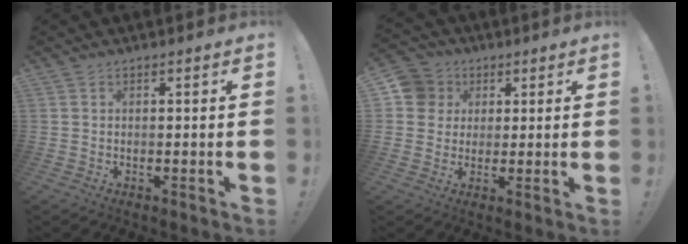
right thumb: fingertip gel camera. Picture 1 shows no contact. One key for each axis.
{"total": 8.3, "fx": 2.2, "fy": 7.7, "fz": 1.9, "tx": -0.021, "ty": -0.002, "tz": 0.047}